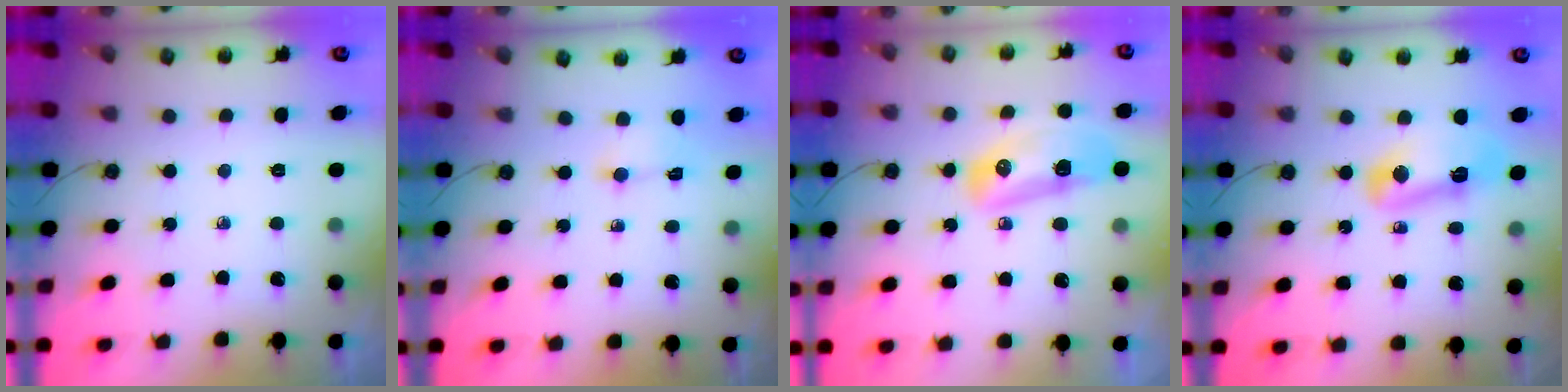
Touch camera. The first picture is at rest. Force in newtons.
{"total": 1.9, "press": 1.7, "slide": 0.7}
{"total": 18.3, "press": 14.2, "slide": 11.6}
{"total": 10.2, "press": 10.2, "slide": 0.5}